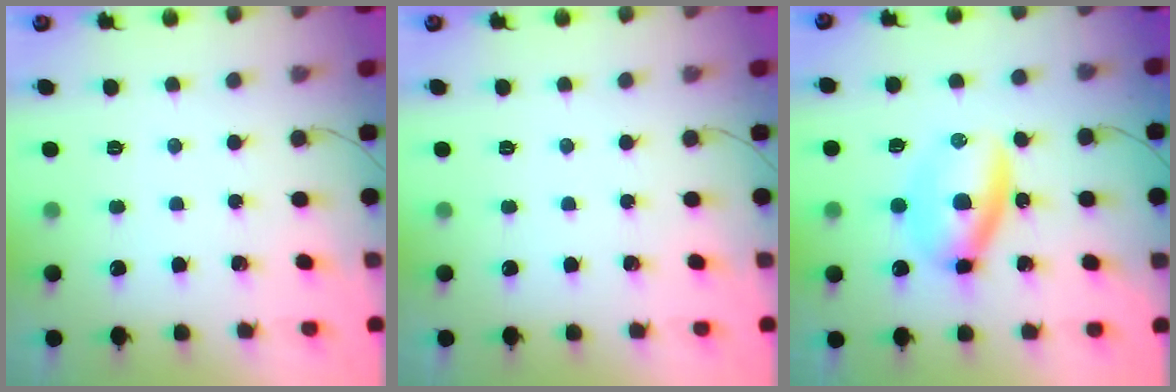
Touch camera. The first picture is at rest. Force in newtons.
{"total": 0.0}
{"total": 6.9, "press": 6.7, "slide": 1.9}